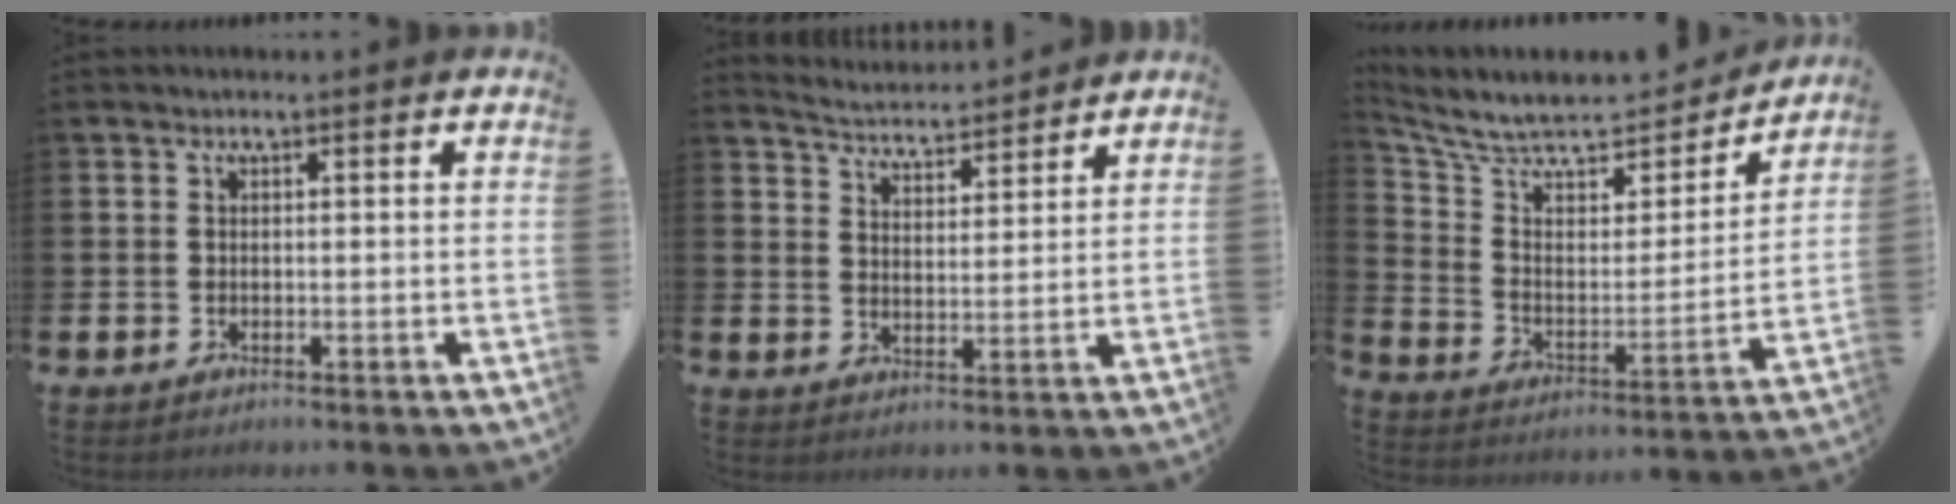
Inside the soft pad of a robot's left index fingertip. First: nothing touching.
{"total": 4.0, "force": [4.0, 0.3, -0.2], "torque": [-0.015, -0.032, 0.069]}
{"total": 8.1, "force": [7.0, 2.8, 3.0], "torque": [-0.099, -0.054, 0.117]}